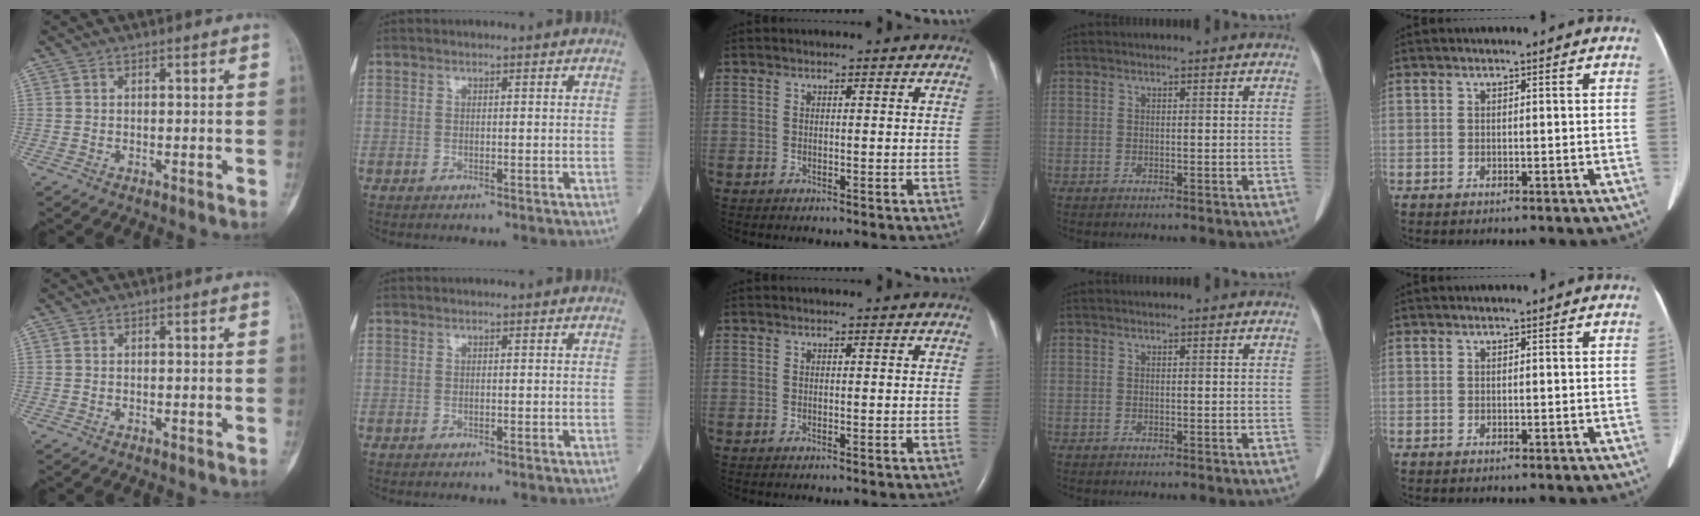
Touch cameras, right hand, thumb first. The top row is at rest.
{}